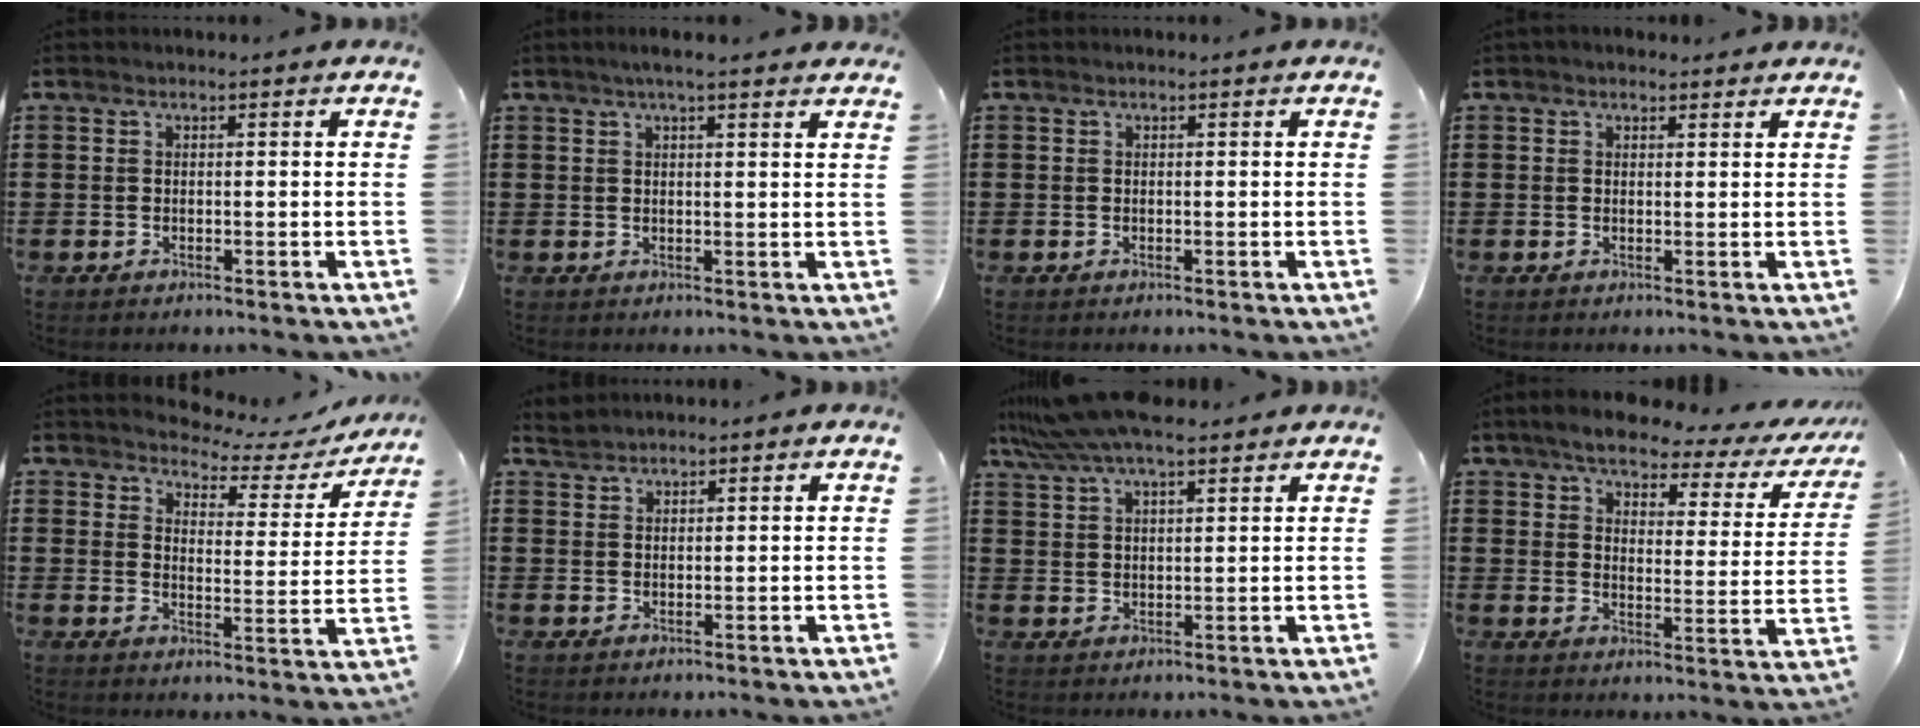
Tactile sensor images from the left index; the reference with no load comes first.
{"total": 2.8, "force": [2.2, 0.0, 1.7], "torque": [-0.038, 0.004, 0.040]}
{"total": 0.0}
{"total": 1.4, "force": [1.2, 0.7, 0.1], "torque": [-0.005, 0.004, 0.023]}
{"total": 3.4, "force": [3.2, 0.9, 0.6], "torque": [-0.026, -0.028, 0.048]}
{"total": 1.7, "force": [1.6, 0.5, -0.1], "torque": [-0.003, 0.003, 0.034]}
{"total": 8.5, "force": [6.7, 1.9, 4.9], "torque": [-0.111, -0.005, 0.125]}
{"total": 5.0, "force": [4.1, 1.4, 2.5], "torque": [-0.064, -0.021, 0.065]}